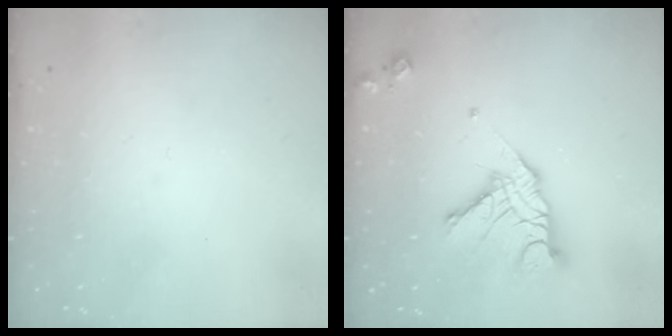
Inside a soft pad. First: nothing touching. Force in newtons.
{"total": 13.9, "press": 13.8, "slide": 1.2}